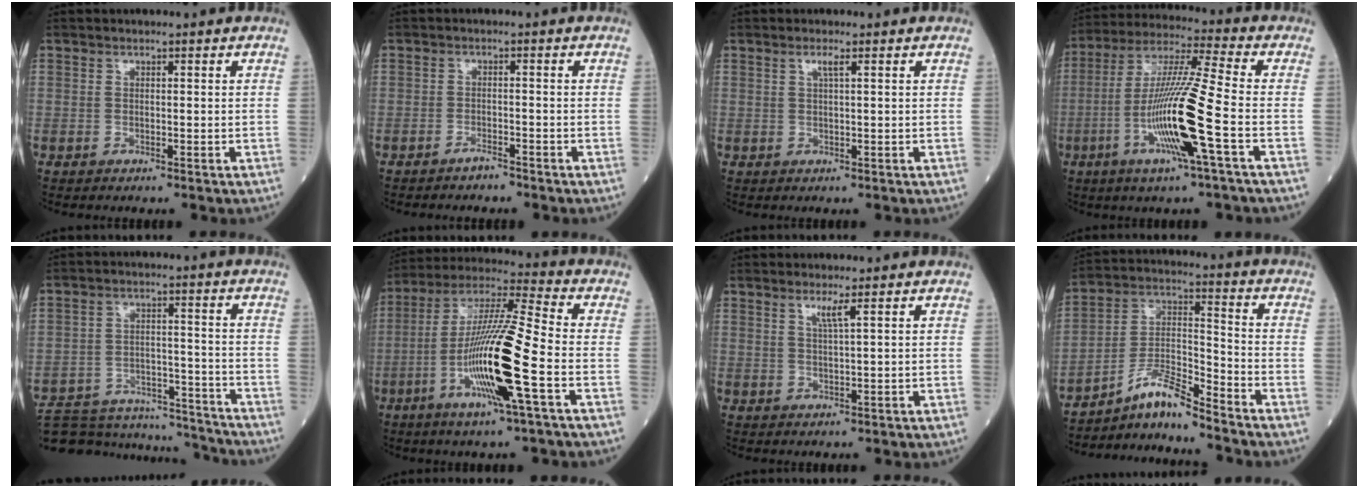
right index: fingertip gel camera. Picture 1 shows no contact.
{"total": 1.5, "force": [-1.4, 0.2, 0.4], "torque": [-0.010, -0.001, -0.021]}
{"total": 1.3, "force": [0.6, -0.2, 1.1], "torque": [-0.026, 0.001, 0.011]}
{"total": 15.1, "force": [-4.5, -0.7, 14.4], "torque": [-0.289, -0.009, -0.092]}
{"total": 20.0, "force": [-19.0, 4.0, 4.7], "torque": [-0.109, 0.009, -0.272]}
{"total": 16.8, "force": [-5.0, 0.1, 16.0], "torque": [-0.316, -0.011, -0.099]}
{"total": 2.1, "force": [1.2, -0.5, 1.6], "torque": [-0.035, -0.006, 0.026]}
{"total": 8.3, "force": [-7.3, -0.1, 3.9], "torque": [-0.085, 0.007, -0.131]}